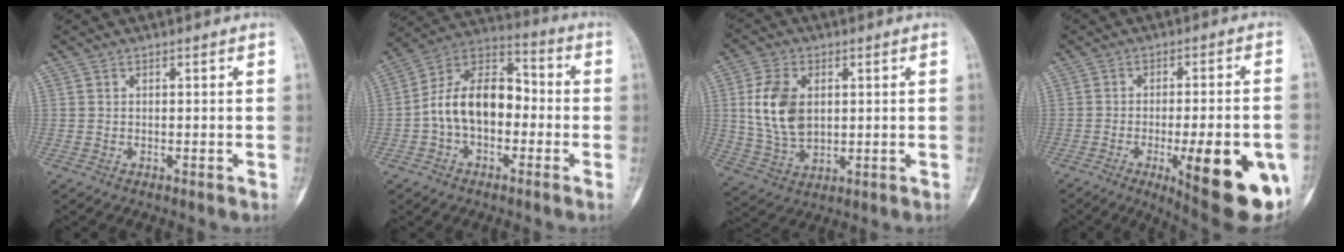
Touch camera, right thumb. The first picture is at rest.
{"total": 14.5, "force": [-2.0, 9.0, 11.2], "torque": [-0.178, 0.048, -0.045]}
{"total": 11.2, "force": [1.9, 7.1, 8.4], "torque": [-0.159, -0.007, 0.045]}
{"total": 21.0, "force": [-6.9, 5.9, 18.9], "torque": [-0.203, -0.002, -0.076]}